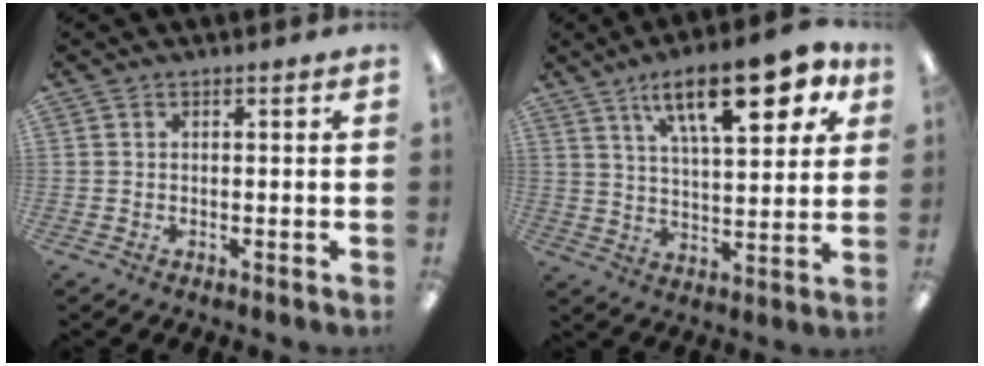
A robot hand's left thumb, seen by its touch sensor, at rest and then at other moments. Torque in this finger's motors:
{"motor_torque": [0.20, 1.09, 1.95, -0.82, 0.36]}